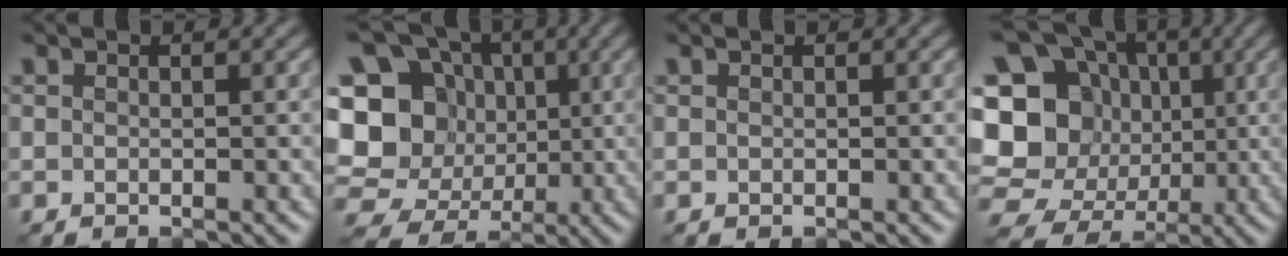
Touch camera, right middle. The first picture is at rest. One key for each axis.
{"total": 17.2, "fx": -0.3, "fy": 15.9, "fz": 6.6, "tx": -0.172, "ty": 0.024, "tz": -0.028}
{"total": 0.0}
{"total": 19.9, "fx": -0.6, "fy": 18.3, "fz": 7.9, "tx": -0.185, "ty": 0.021, "tz": -0.045}